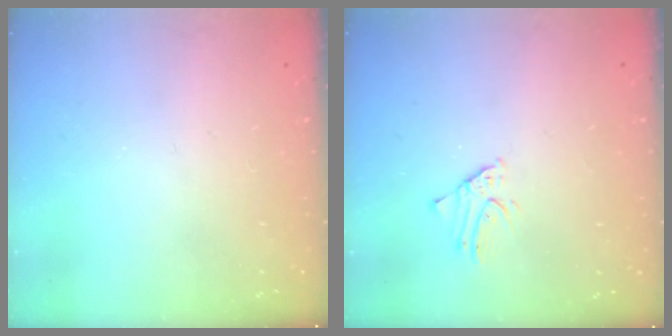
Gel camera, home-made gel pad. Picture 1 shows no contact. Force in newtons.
{"total": 1.5, "press": 1.5, "slide": 0.1}